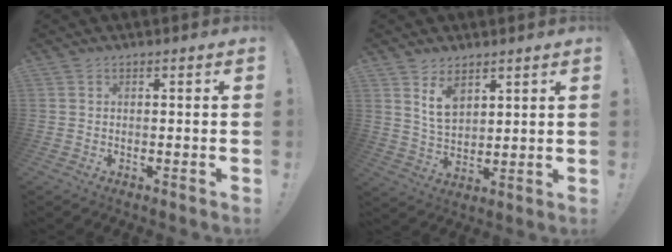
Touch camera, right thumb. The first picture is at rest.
{"total": 8.1, "force": [5.2, 4.9, 3.8], "torque": [-0.057, -0.031, 0.098]}